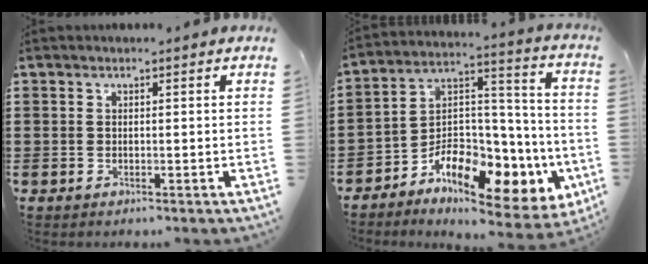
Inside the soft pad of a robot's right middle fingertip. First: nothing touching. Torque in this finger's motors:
{"motor_torque": [2.03, -0.10, 0.86, 0.21]}